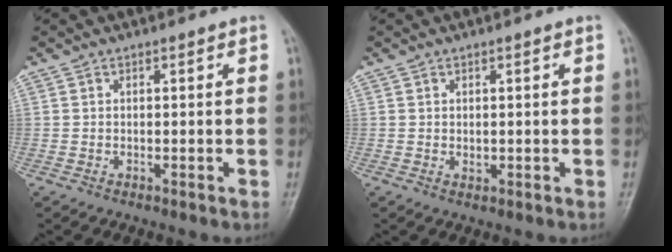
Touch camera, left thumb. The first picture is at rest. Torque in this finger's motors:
{"motor_torque": [-0.07, -0.07, 0.27, 0.19, 0.00]}